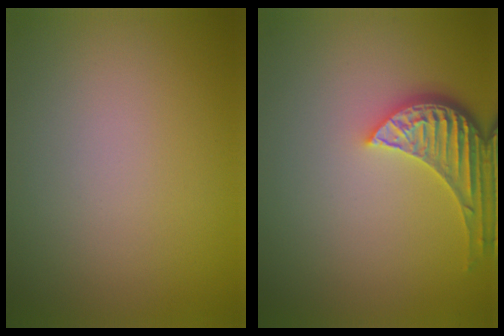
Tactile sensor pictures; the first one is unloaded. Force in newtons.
{"total": 4.1, "press": 3.4, "slide": 2.4}